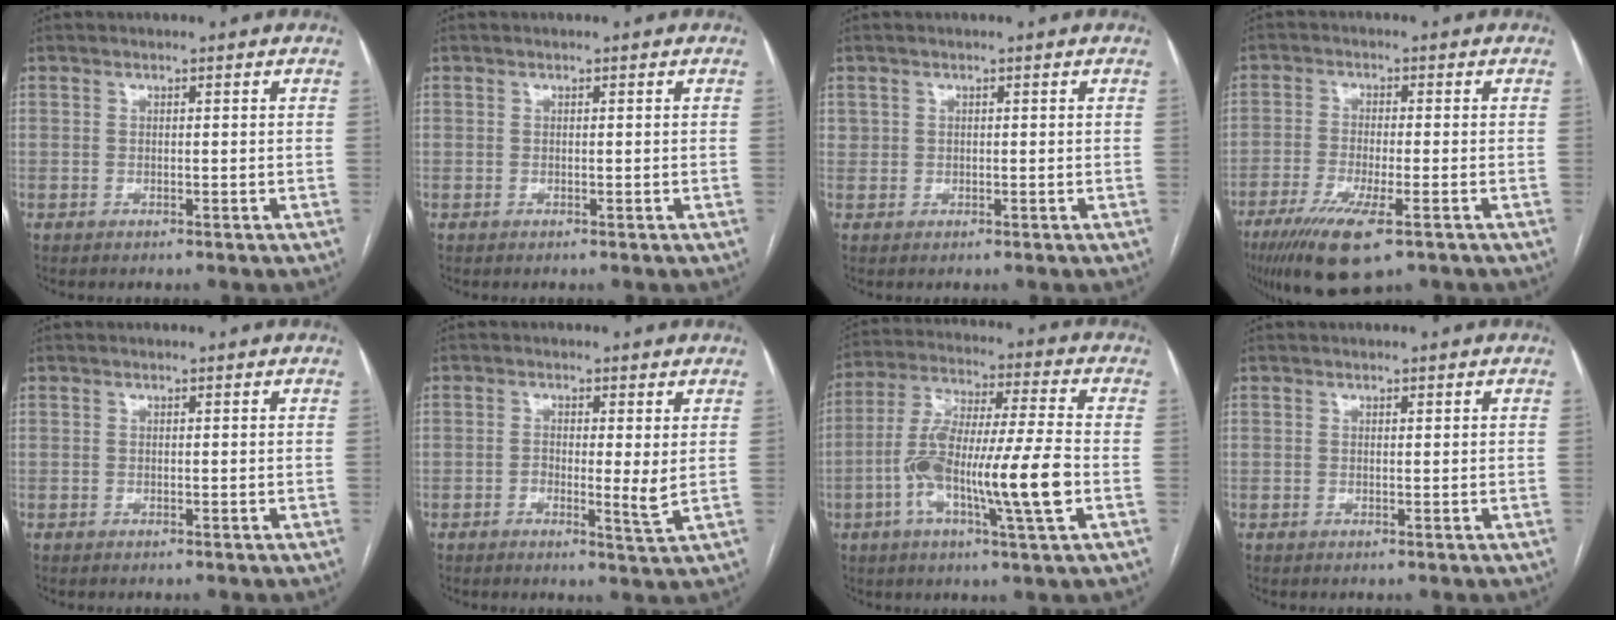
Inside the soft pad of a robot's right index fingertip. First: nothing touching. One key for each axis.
{"total": 0.0}
{"total": 1.1, "fx": 0.5, "fy": 1.0, "fz": 0.1, "tx": 0.011, "ty": 0.003, "tz": 0.004}
{"total": 10.4, "fx": -6.1, "fy": 1.8, "fz": 8.2, "tx": -0.150, "ty": -0.027, "tz": -0.101}
{"total": 0.0}
{"total": 3.7, "fx": -0.1, "fy": 0.5, "fz": 3.7, "tx": -0.057, "ty": -0.007, "tz": -0.004}
{"total": 16.1, "fx": -4.1, "fy": 0.8, "fz": 15.5, "tx": -0.296, "ty": 0.000, "tz": -0.076}
{"total": 0.0}